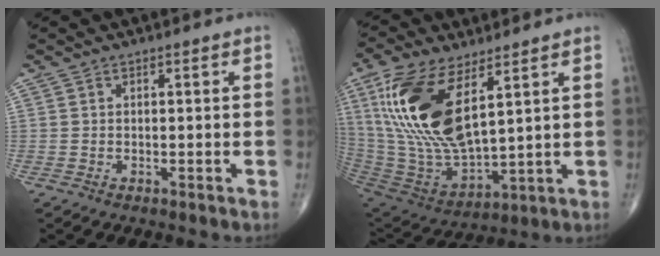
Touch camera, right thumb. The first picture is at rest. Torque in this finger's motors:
{"motor_torque": [0.35, 4.49, 2.02, 0.75, 0.26]}